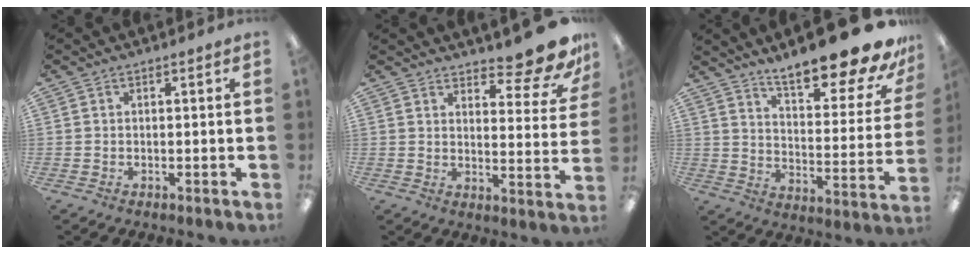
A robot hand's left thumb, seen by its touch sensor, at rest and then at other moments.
{"total": 11.4, "force": [9.6, 3.0, 5.2], "torque": [-0.059, -0.075, 0.168]}
{"total": 19.0, "force": [15.9, 4.2, 9.6], "torque": [-0.140, -0.120, 0.262]}